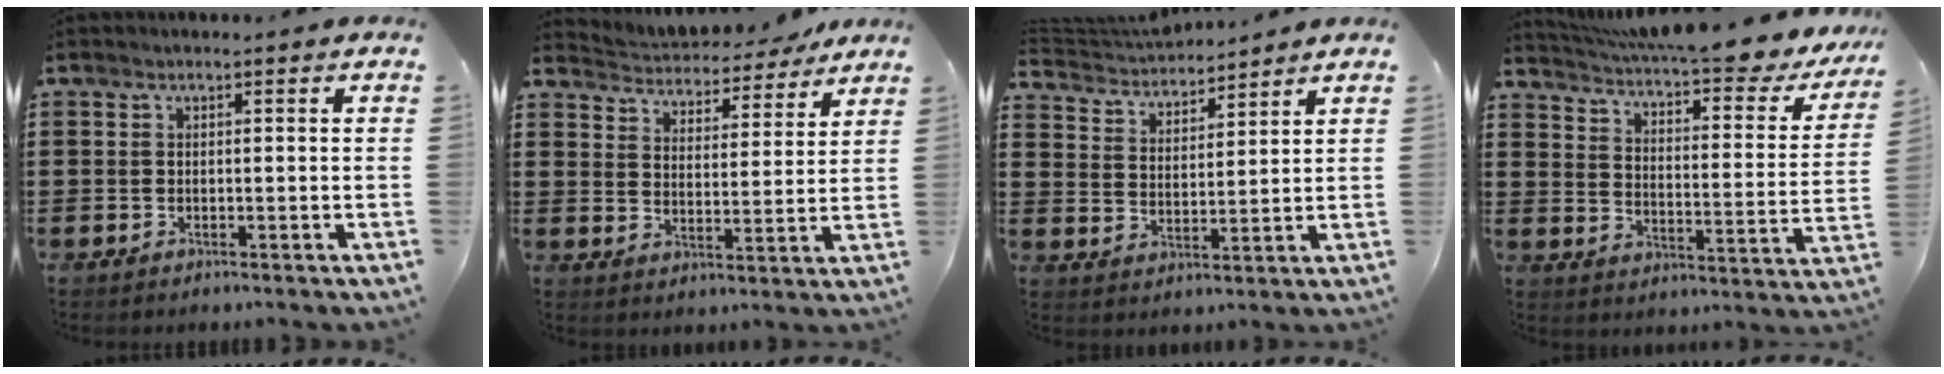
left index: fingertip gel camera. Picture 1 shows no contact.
{"total": 4.3, "force": [4.3, 0.6, 0.1], "torque": [-0.028, -0.029, 0.071]}
{"total": 3.8, "force": [3.6, 0.9, -0.3], "torque": [-0.016, -0.020, 0.062]}
{"total": 7.0, "force": [6.0, 0.0, 3.6], "torque": [-0.079, -0.045, 0.095]}